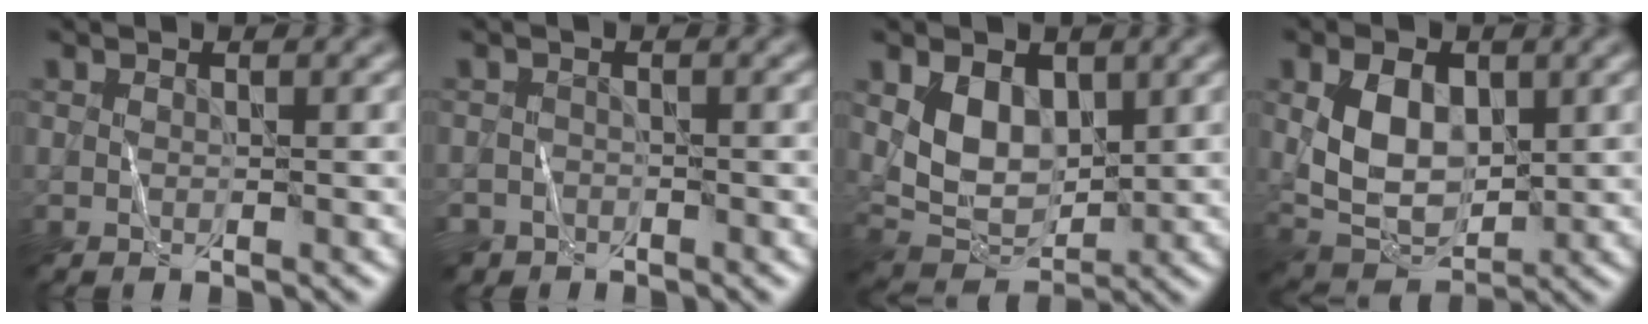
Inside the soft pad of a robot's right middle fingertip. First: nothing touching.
{"total": 2.2, "force": [-1.8, 1.3, -0.1], "torque": [0.012, 0.003, -0.033]}
{"total": 4.9, "force": [1.4, 3.4, 3.2], "torque": [-0.065, -0.012, 0.031]}
{"total": 6.2, "force": [0.9, 4.1, 4.5], "torque": [-0.090, -0.004, 0.020]}